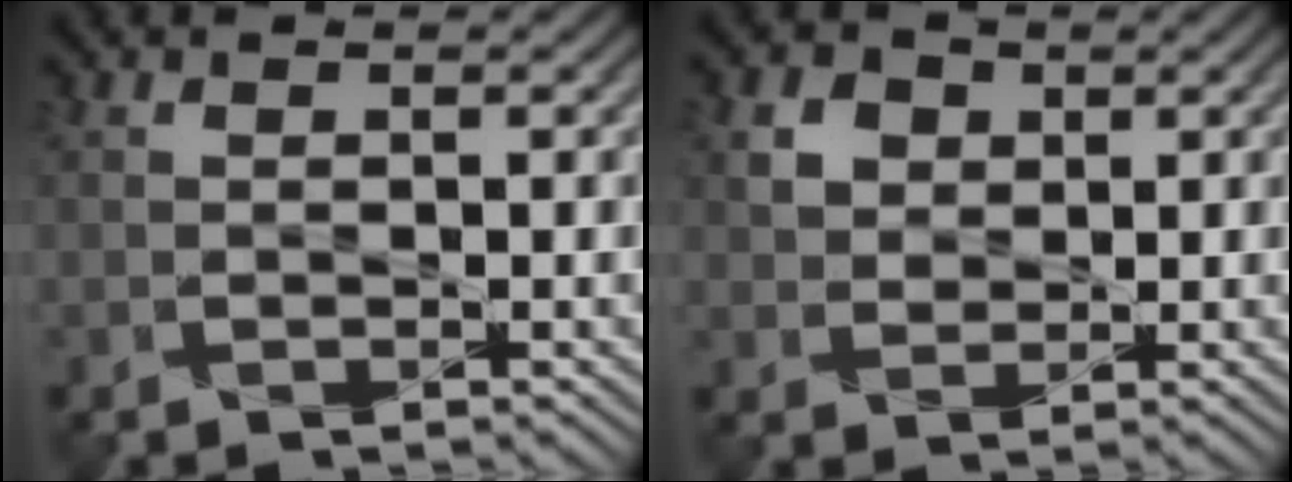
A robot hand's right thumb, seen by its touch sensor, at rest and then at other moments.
{"total": 3.1, "force": [1.2, 2.6, 1.3], "torque": [-0.033, 0.002, 0.019]}